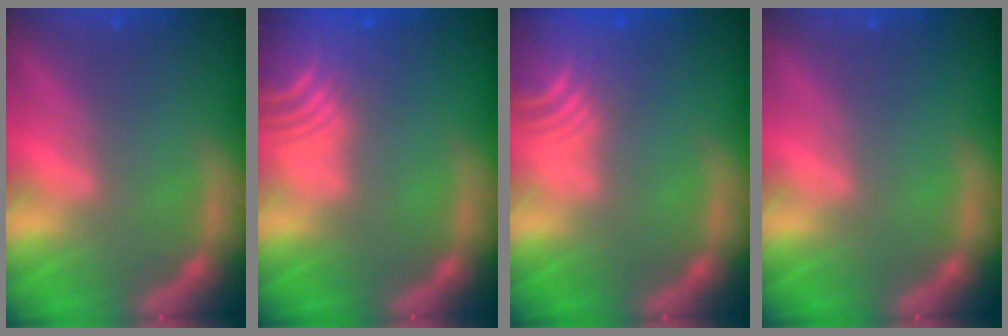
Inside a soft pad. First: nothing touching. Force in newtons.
{"total": 10.1}
{"total": 8.0}
{"total": 0.0}